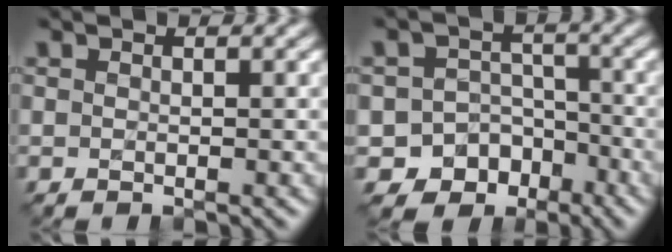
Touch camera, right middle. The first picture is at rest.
{"total": 7.4, "force": [-5.0, 5.2, 1.3], "torque": [0.003, -0.011, -0.070]}